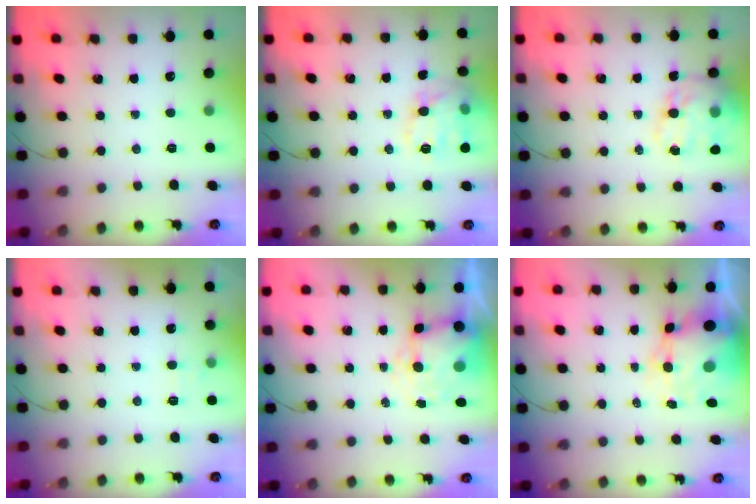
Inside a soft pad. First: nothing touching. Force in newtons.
{"total": 14.4, "press": 14.4, "slide": 0.4}
{"total": 18.2, "press": 17.7, "slide": 4.3}
{"total": 6.0, "press": 5.8, "slide": 1.6}
{"total": 5.8, "press": 5.7, "slide": 1.2}
{"total": 9.4, "press": 9.1, "slide": 2.3}